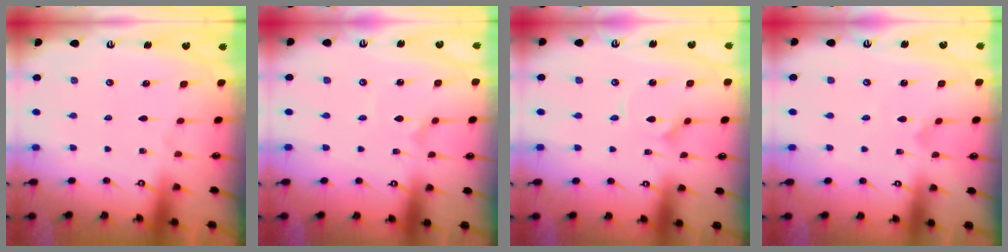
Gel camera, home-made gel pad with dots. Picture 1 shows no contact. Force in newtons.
{"total": 1.1, "press": 1.0, "slide": 0.2}
{"total": 1.2, "press": 1.2, "slide": 0.0}
{"total": 0.9, "press": 0.9, "slide": 0.0}